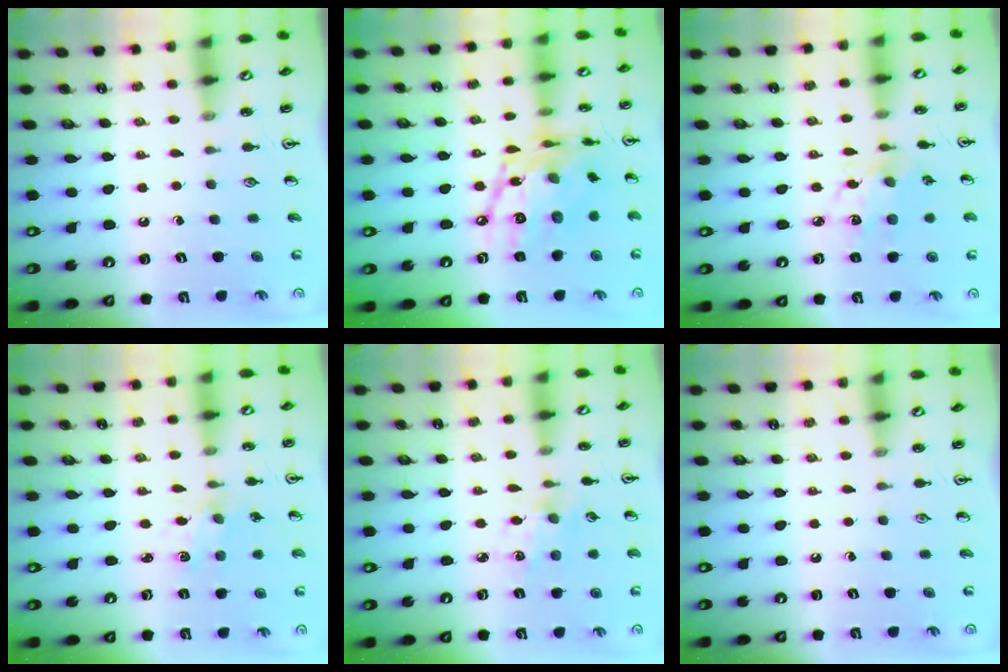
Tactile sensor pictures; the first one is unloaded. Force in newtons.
{"total": 18.5, "press": 18.4, "slide": 1.7}
{"total": 7.8, "press": 7.8, "slide": 0.5}
{"total": 2.1, "press": 2.1, "slide": 0.3}
{"total": 2.5, "press": 2.5, "slide": 0.4}
{"total": 0.0}